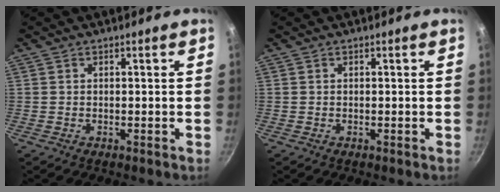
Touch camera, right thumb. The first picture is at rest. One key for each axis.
{"total": 0.0}